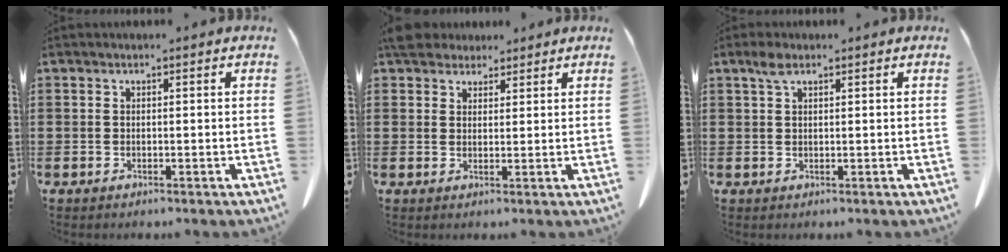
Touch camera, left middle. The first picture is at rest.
{"total": 4.3, "force": [3.8, 1.8, 1.0], "torque": [-0.025, -0.002, 0.073]}
{"total": 2.2, "force": [1.3, 0.9, 1.5], "torque": [-0.036, 0.004, 0.023]}